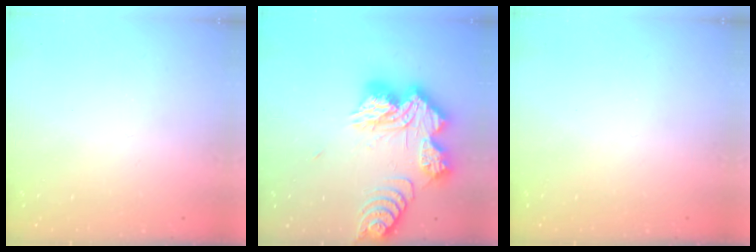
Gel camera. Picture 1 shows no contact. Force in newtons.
{"total": 22.4, "press": 22.3, "slide": 1.9}
{"total": 0.0}